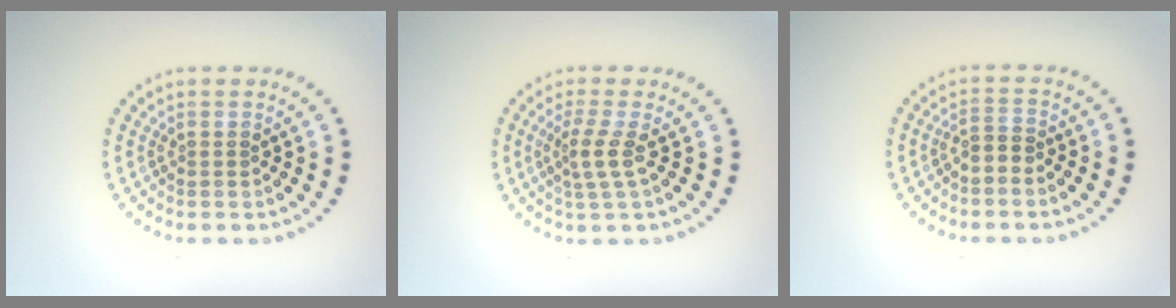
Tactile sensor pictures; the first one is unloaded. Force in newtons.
{"total": 2.3, "press": 1.7, "slide": 1.5}
{"total": 1.6, "press": 1.3, "slide": 1.0}